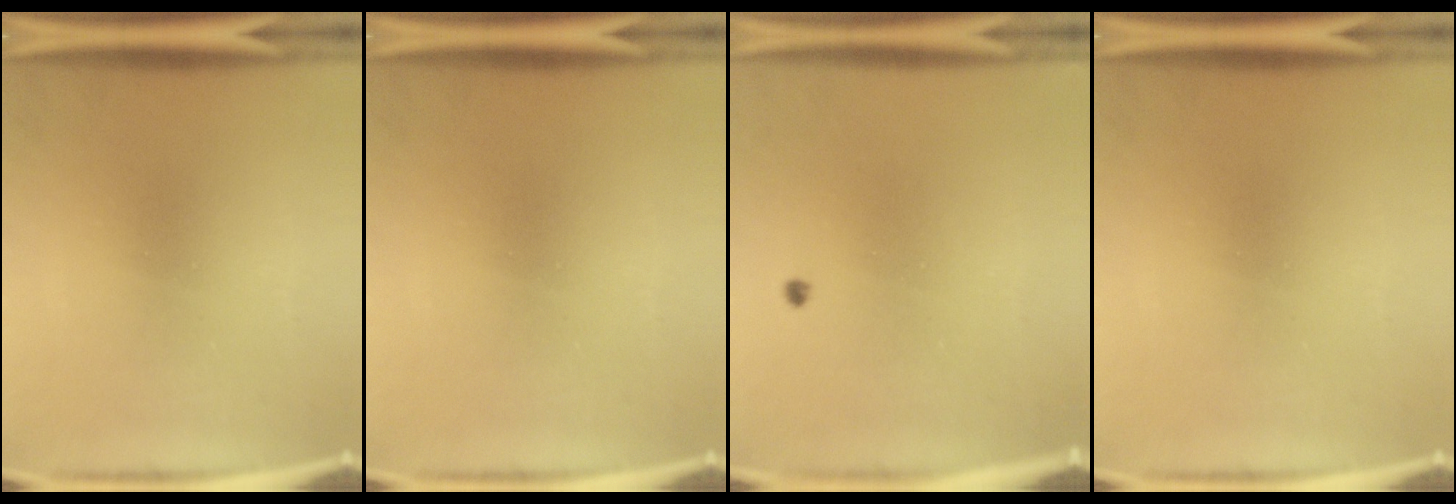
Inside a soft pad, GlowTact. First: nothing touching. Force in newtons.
{"total": 0.0}
{"total": 0.7}
{"total": 0.0}